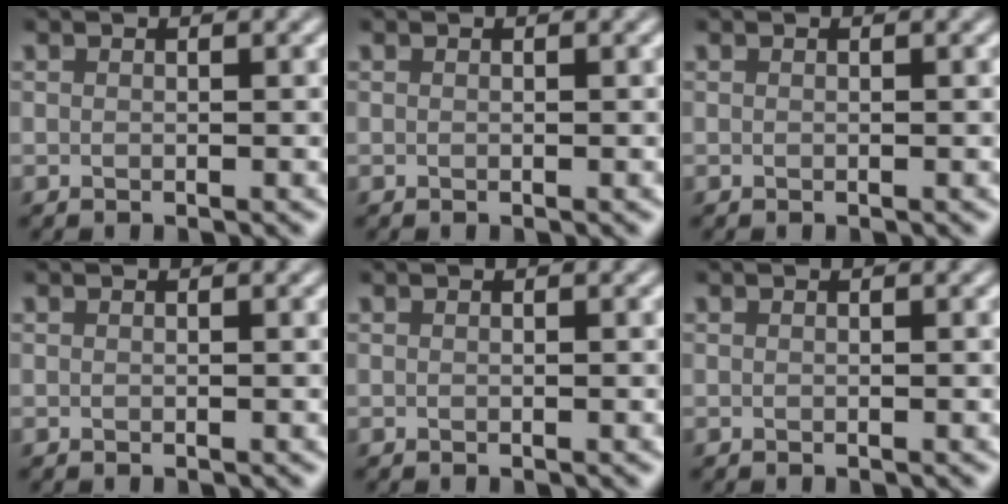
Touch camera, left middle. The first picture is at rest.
{"total": 0.0}
{"total": 0.0}
{"total": 0.0}
{"total": 0.0}
{"total": 0.0}